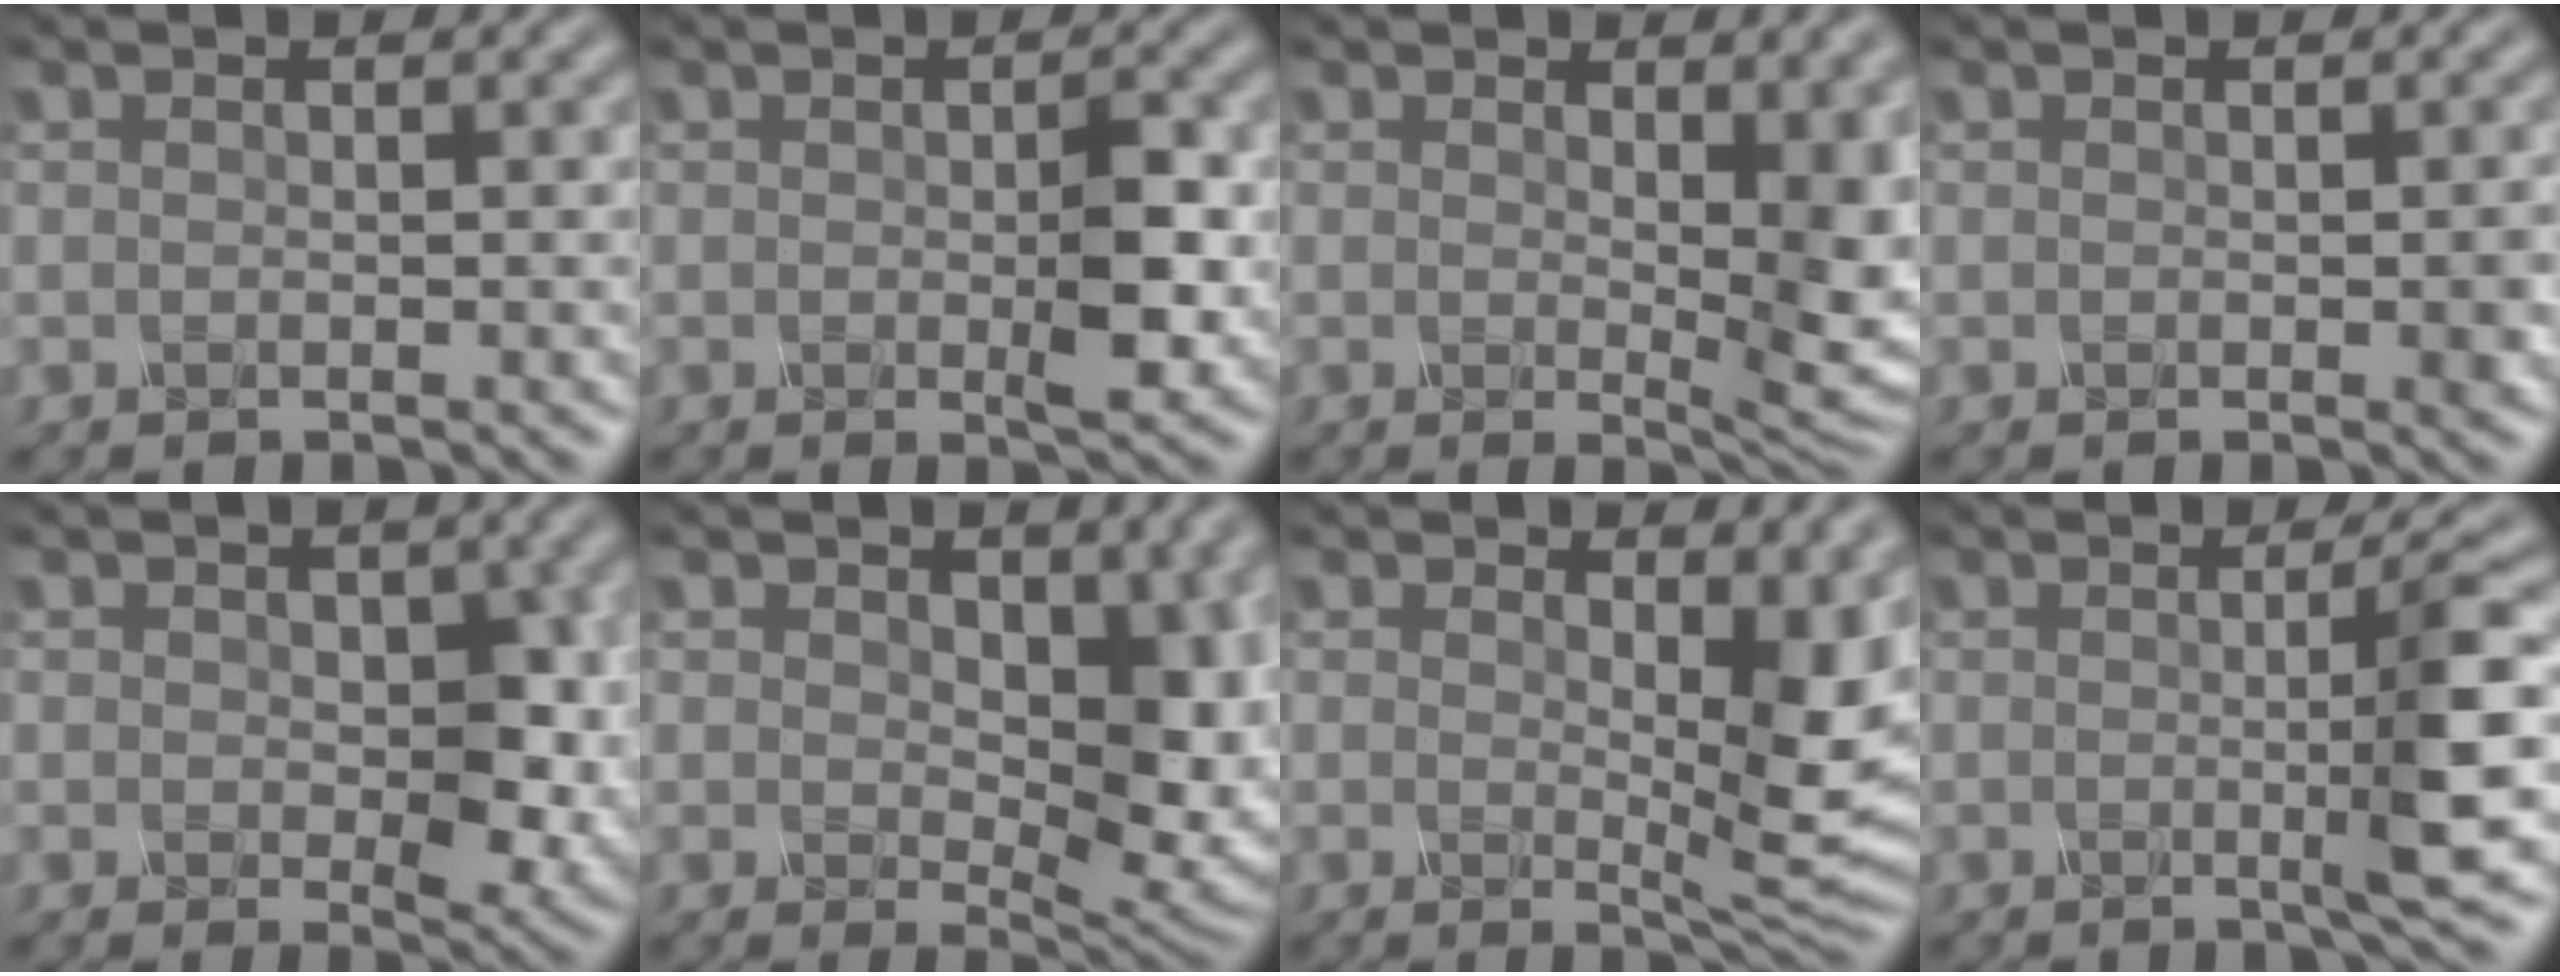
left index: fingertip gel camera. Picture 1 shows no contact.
{"total": 3.2, "force": [-0.6, 0.6, 3.1], "torque": [-0.063, -0.001, -0.006]}
{"total": 9.0, "force": [0.3, 4.0, 8.0], "torque": [-0.112, -0.003, 0.015]}
{"total": 1.2, "force": [-0.5, 0.1, 1.1], "torque": [-0.025, 0.000, -0.002]}
{"total": 4.6, "force": [-0.4, 2.7, 3.7], "torque": [-0.058, -0.003, -0.001]}
{"total": 8.5, "force": [0.2, 5.0, 6.9], "torque": [-0.111, -0.007, 0.016]}
{"total": 9.4, "force": [0.7, 3.7, 8.6], "torque": [-0.136, -0.002, 0.019]}
{"total": 4.8, "force": [-0.2, 0.2, 4.8], "torque": [-0.077, -0.001, -0.005]}